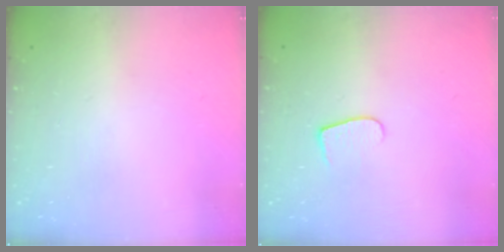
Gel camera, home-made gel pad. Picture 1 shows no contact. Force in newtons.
{"total": 5.5, "press": 5.5, "slide": 0.5}